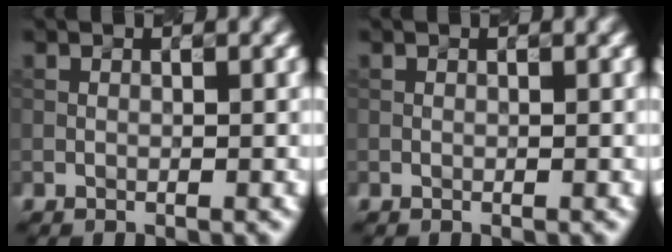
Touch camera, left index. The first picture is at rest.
{"total": 0.0}